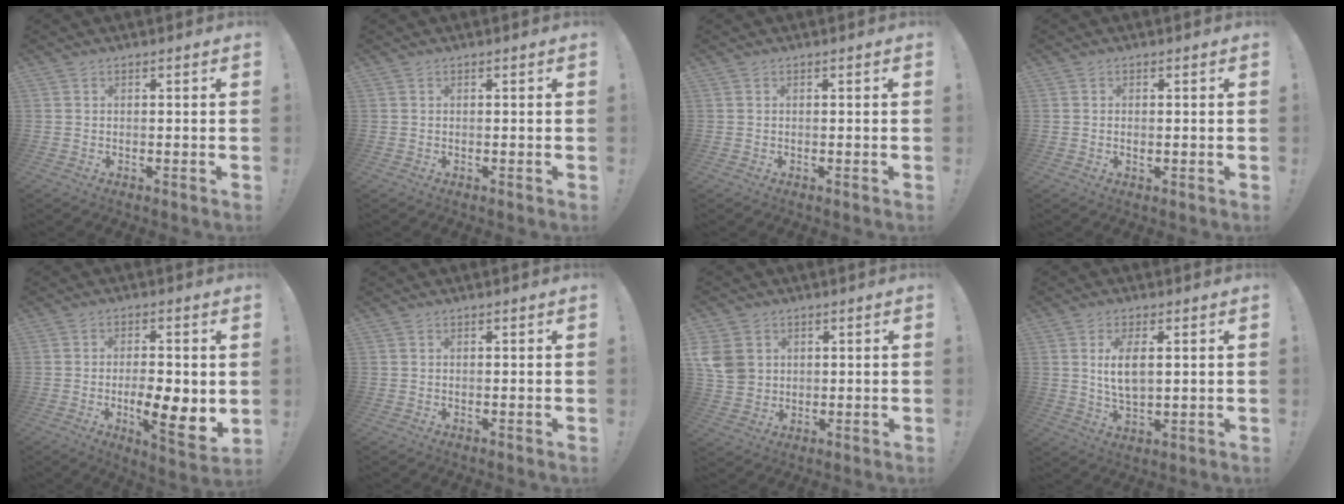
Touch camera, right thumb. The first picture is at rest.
{"total": 0.0}
{"total": 0.0}
{"total": 0.6, "force": [0.1, 0.2, 0.6], "torque": [-0.004, -0.002, 0.001]}
{"total": 11.5, "force": [-2.0, 3.6, 10.7], "torque": [-0.160, -0.007, -0.033]}
{"total": 0.0}
{"total": 8.0, "force": [2.2, 6.9, 3.4], "torque": [-0.077, -0.005, 0.047]}
{"total": 7.1, "force": [1.6, 2.9, 6.3], "torque": [-0.117, -0.010, 0.025]}